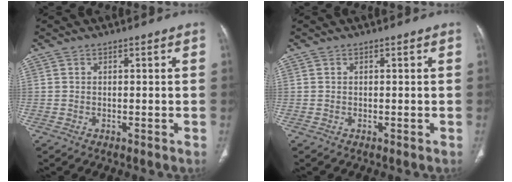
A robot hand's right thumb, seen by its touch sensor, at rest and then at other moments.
{"total": 0.0}